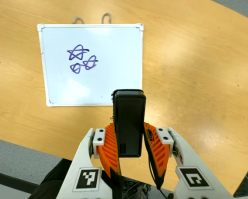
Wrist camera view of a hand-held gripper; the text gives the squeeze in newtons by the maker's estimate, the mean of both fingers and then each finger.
{"total": 4.6, "left": 3.2, "right": 5.9}